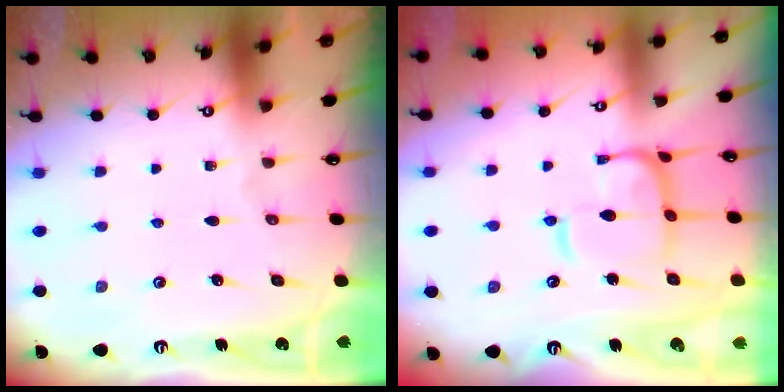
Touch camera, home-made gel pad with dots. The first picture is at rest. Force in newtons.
{"total": 8.4, "press": 8.3, "slide": 1.1}